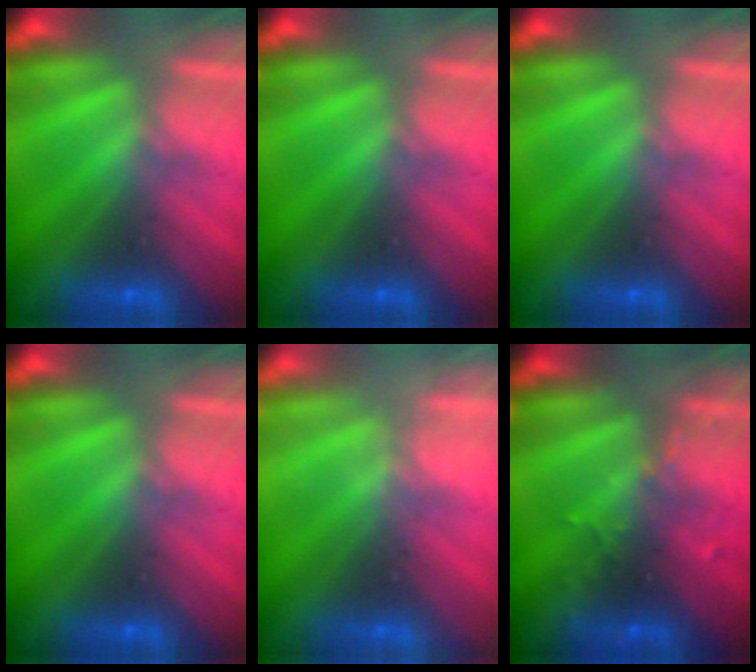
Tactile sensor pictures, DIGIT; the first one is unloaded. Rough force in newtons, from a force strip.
{"total": 0.0}
{"total": 0.0}
{"total": 0.0}
{"total": 2.0}
{"total": 2.9}